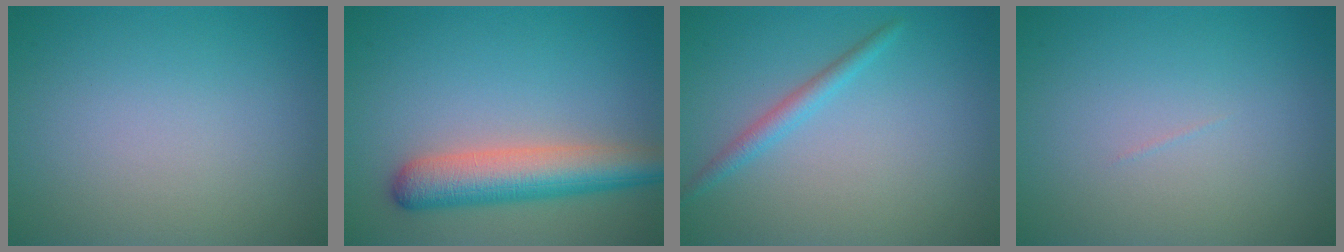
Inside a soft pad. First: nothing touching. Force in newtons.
{"total": 6.0, "press": 6.0, "slide": 0.2}
{"total": 1.7, "press": 1.7, "slide": 0.1}
{"total": 0.0}